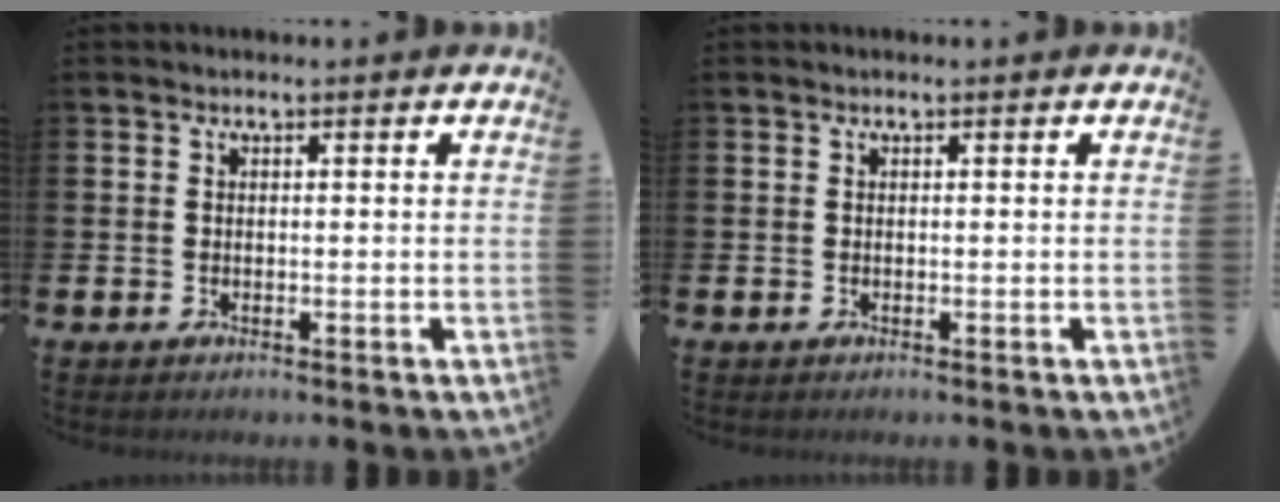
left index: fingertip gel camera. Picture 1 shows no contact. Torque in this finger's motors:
{"motor_torque": [0.00, 0.00, 0.00, 0.00]}